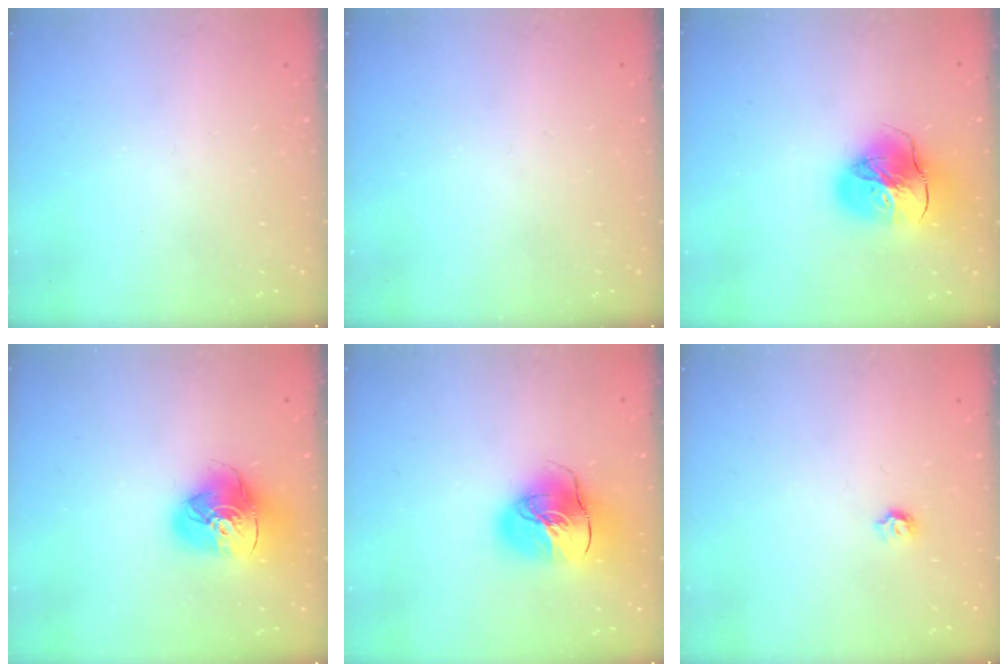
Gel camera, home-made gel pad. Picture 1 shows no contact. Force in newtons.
{"total": 0.0}
{"total": 19.2, "press": 19.0, "slide": 2.1}
{"total": 15.7, "press": 15.6, "slide": 1.9}
{"total": 16.5, "press": 16.4, "slide": 2.3}
{"total": 4.7, "press": 4.6, "slide": 0.5}